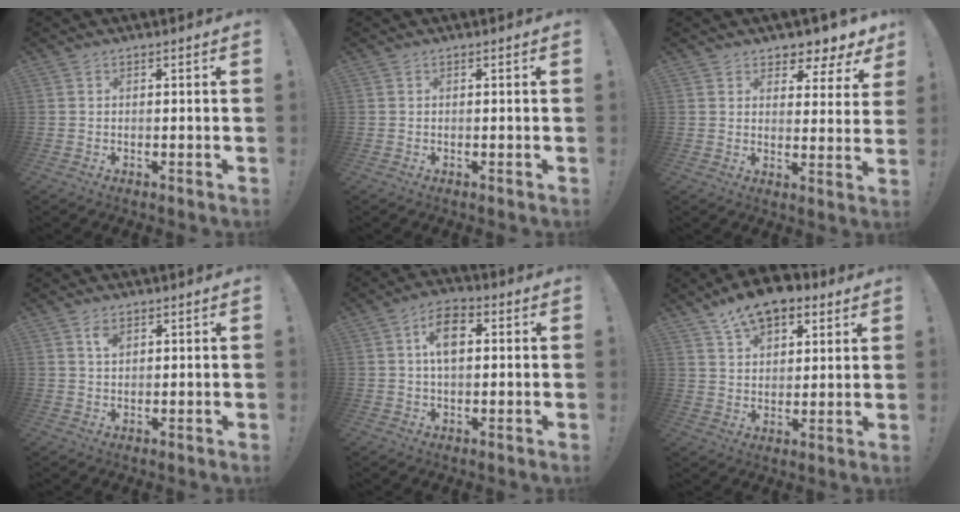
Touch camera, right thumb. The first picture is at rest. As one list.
[{"total": 0.0}, {"total": 5.5, "force": [4.6, 2.7, 1.5], "torque": [-0.013, -0.048, 0.082]}, {"total": 3.1, "force": [1.7, 1.7, 1.9], "torque": [-0.023, -0.007, 0.027]}, {"total": 8.9, "force": [1.8, 5.2, 7.0], "torque": [-0.109, 0.012, 0.031]}, {"total": 11.3, "force": [8.3, 5.9, 4.9], "torque": [-0.082, -0.051, 0.158]}]